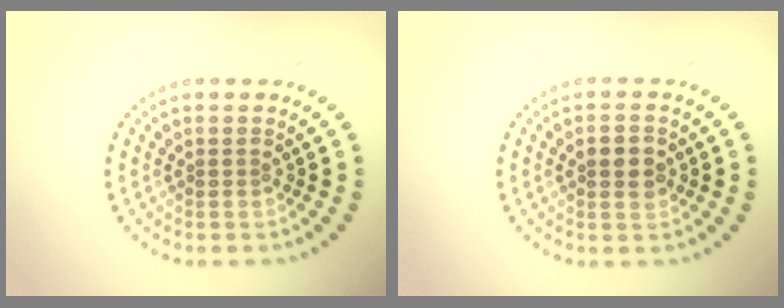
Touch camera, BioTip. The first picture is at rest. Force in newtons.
{"total": 2.7, "press": 2.7, "slide": 0.1}